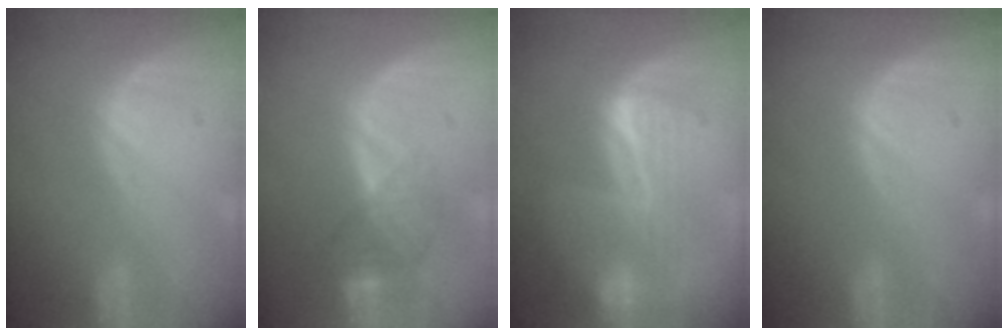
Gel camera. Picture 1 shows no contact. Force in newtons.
{"total": 4.3, "press": 3.8, "slide": 2.1}
{"total": 6.2, "press": 6.1, "slide": 1.5}
{"total": 0.0}